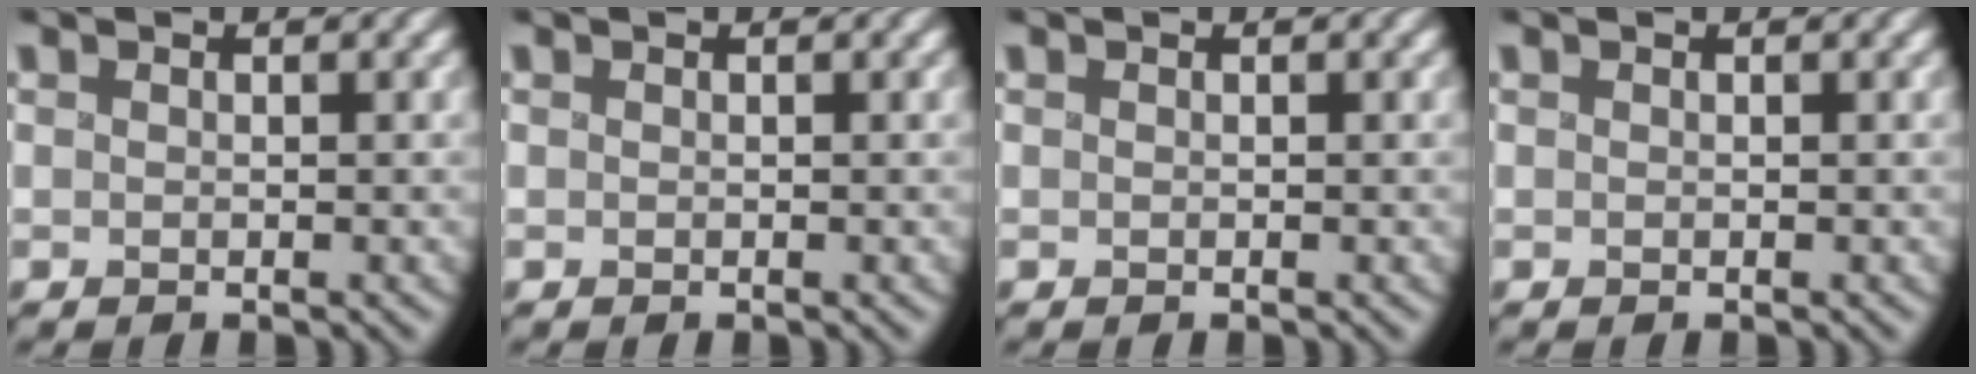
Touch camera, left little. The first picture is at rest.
{"total": 0.0}
{"total": 0.0}
{"total": 0.0}